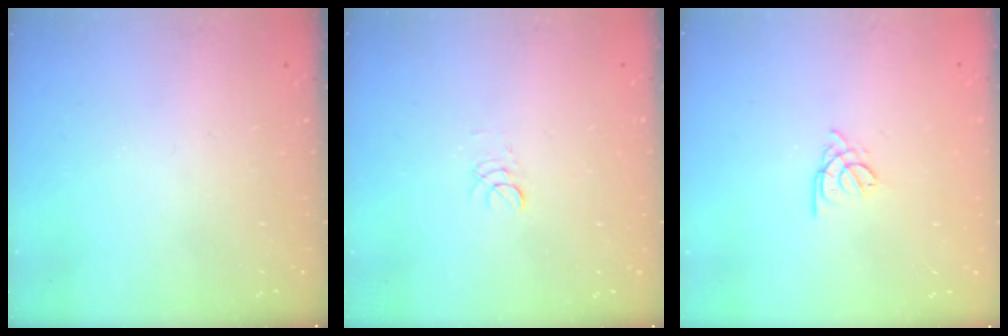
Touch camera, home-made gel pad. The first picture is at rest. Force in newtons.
{"total": 2.9, "press": 2.8, "slide": 0.3}
{"total": 2.2, "press": 2.2, "slide": 0.5}